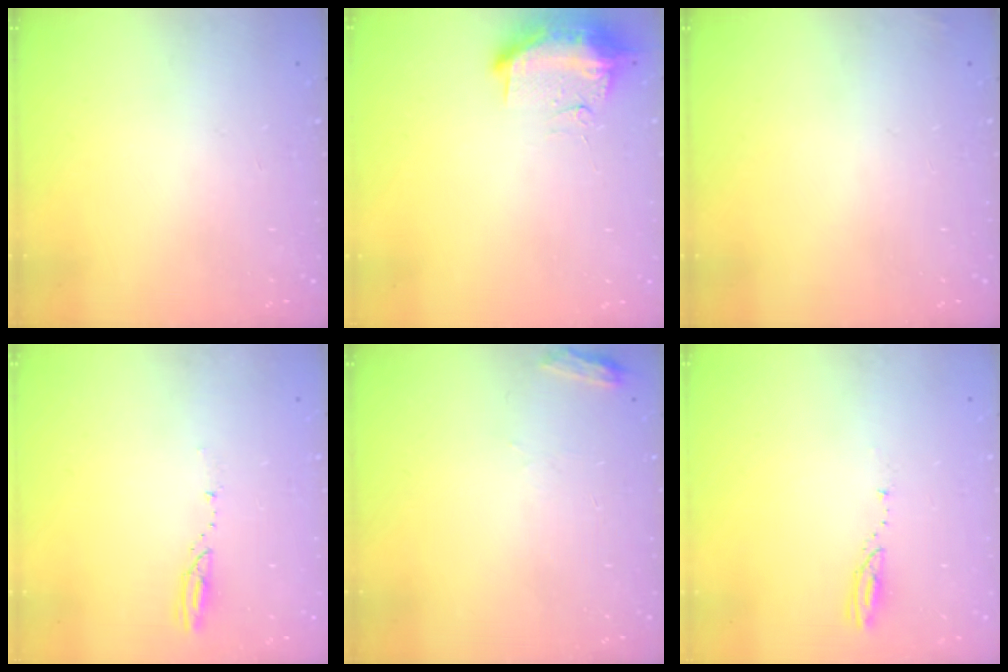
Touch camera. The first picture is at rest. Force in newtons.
{"total": 11.3, "press": 10.3, "slide": 4.7}
{"total": 2.3, "press": 2.2, "slide": 0.8}
{"total": 3.7, "press": 3.7, "slide": 0.4}
{"total": 4.2, "press": 4.2, "slide": 0.5}
{"total": 3.0, "press": 3.0, "slide": 0.2}